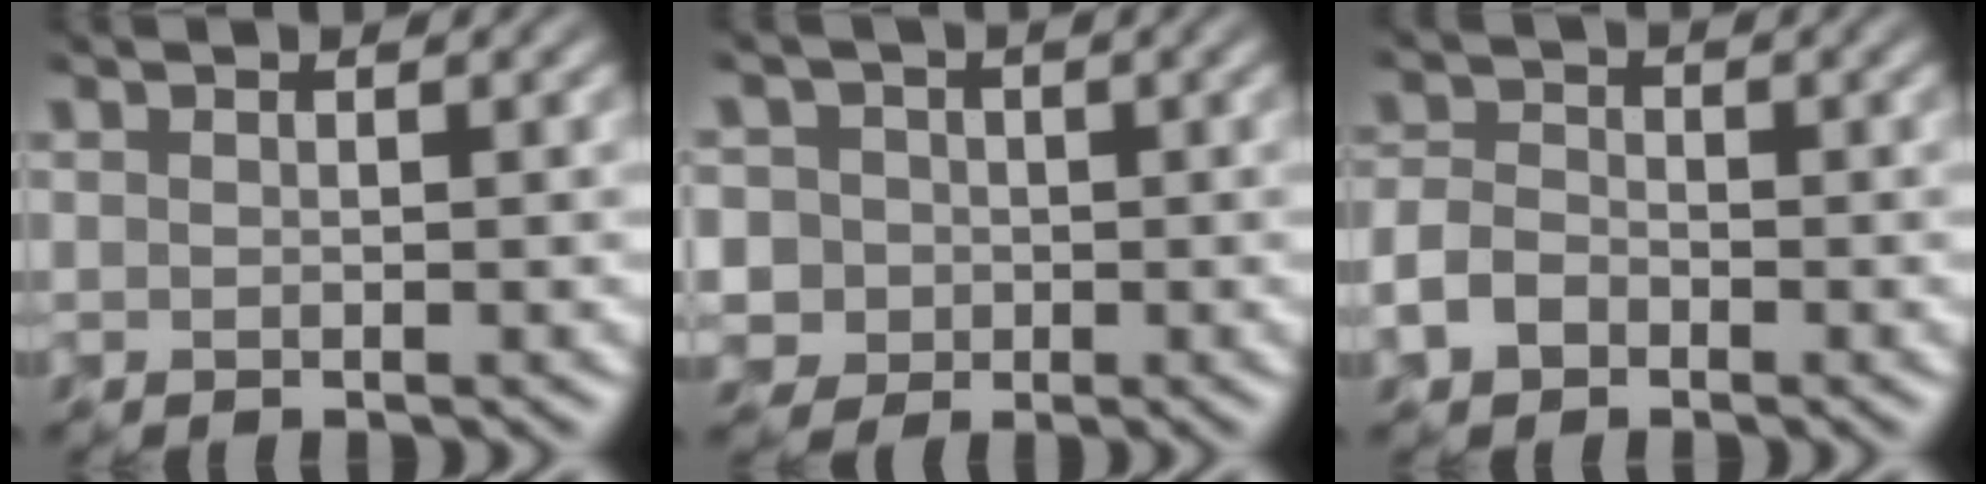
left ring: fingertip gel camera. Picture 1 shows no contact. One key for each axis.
{"total": 3.5, "fx": -0.4, "fy": 3.5, "fz": 0.4, "tx": -0.005, "ty": 0.024, "tz": -0.009}
{"total": 2.6, "fx": -2.2, "fy": 1.3, "fz": 0.4, "tx": -0.016, "ty": 0.001, "tz": -0.038}